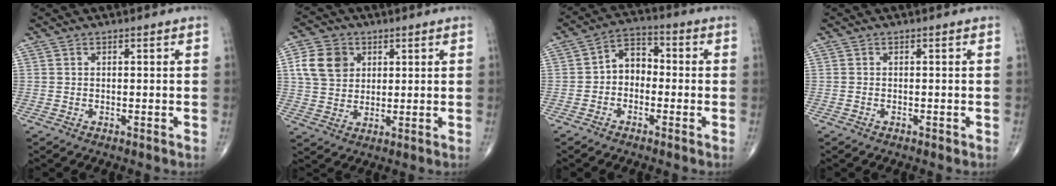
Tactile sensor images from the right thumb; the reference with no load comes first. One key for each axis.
{"total": 8.9, "fx": 2.7, "fy": 7.2, "fz": 4.6, "tx": -0.066, "ty": -0.001, "tz": 0.051}
{"total": 6.1, "fx": -1.0, "fy": 4.6, "fz": 3.9, "tx": -0.039, "ty": 0.028, "tz": -0.036}
{"total": 0.5, "fx": -0.3, "fy": 0.3, "fz": 0.3, "tx": -0.008, "ty": 0.001, "tz": -0.004}